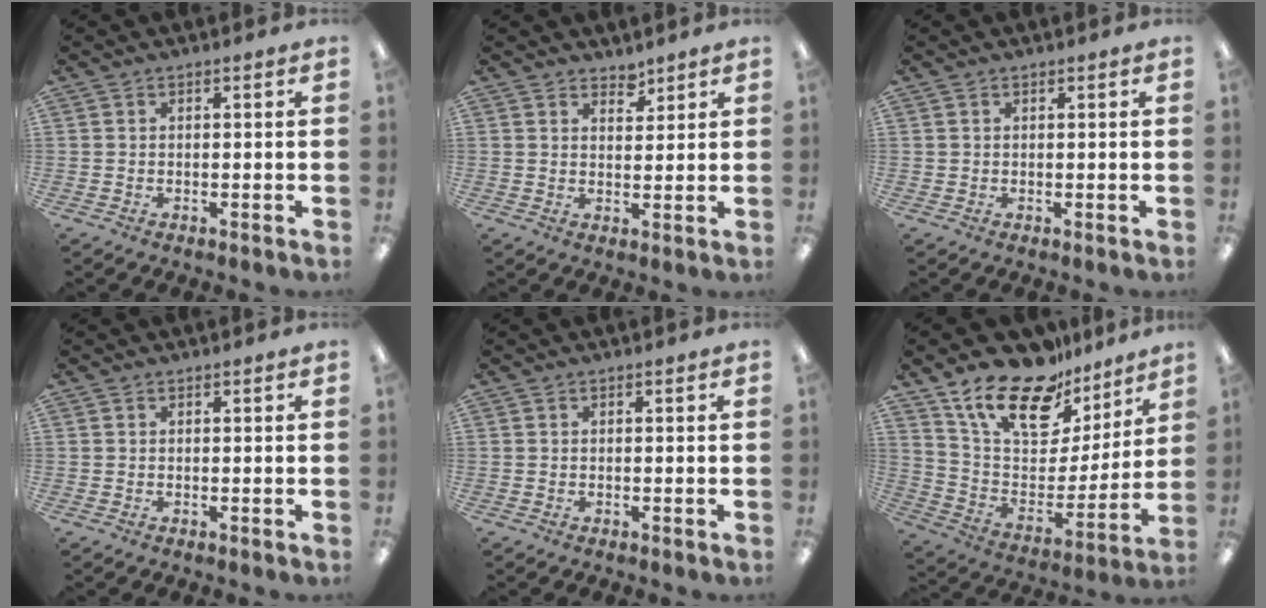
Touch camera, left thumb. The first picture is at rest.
{"total": 3.2, "force": [2.9, 1.4, 0.4], "torque": [0.003, -0.019, 0.052]}
{"total": 0.5, "force": [0.3, 0.4, -0.1], "torque": [0.002, 0.001, 0.006]}
{"total": 0.0}
{"total": 0.0}
{"total": 20.5, "force": [15.3, 9.4, 9.9], "torque": [-0.185, -0.100, 0.274]}